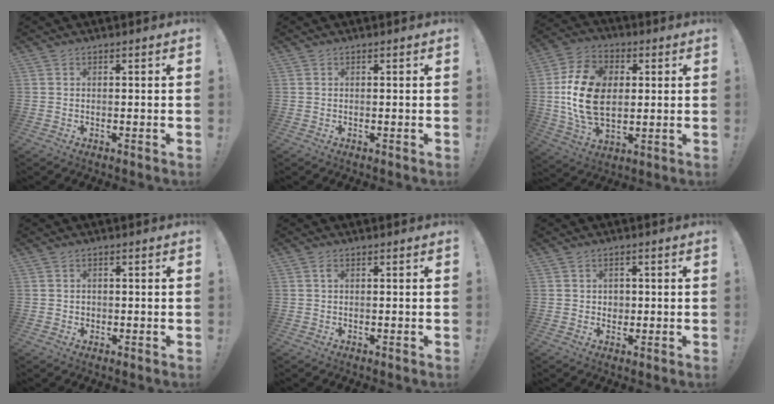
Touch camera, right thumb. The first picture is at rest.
{"total": 0.0}
{"total": 19.3, "force": [1.2, 13.3, 13.9], "torque": [-0.259, 0.007, 0.023]}
{"total": 1.3, "force": [0.1, 1.3, 0.3], "torque": [-0.002, -0.001, 0.000]}
{"total": 1.0, "force": [0.2, 0.5, 0.8], "torque": [-0.010, 0.000, 0.000]}
{"total": 2.5, "force": [0.5, 2.4, 0.4], "torque": [-0.002, -0.004, 0.007]}